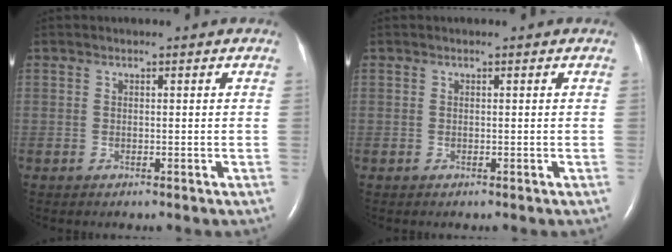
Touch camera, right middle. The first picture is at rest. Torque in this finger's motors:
{"motor_torque": [-0.23, 0.13, -0.10, -0.04]}